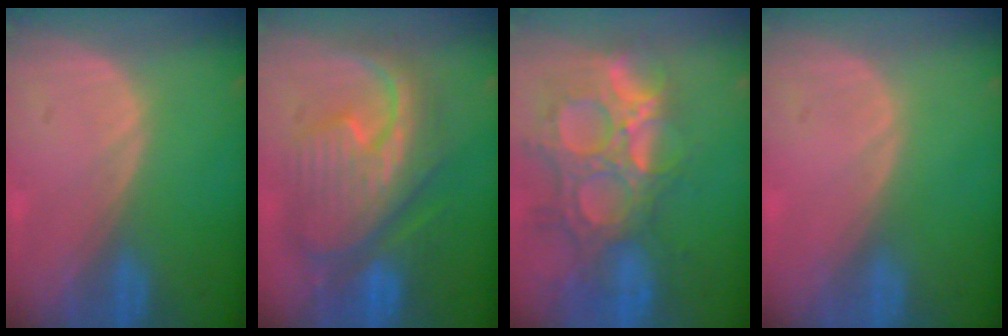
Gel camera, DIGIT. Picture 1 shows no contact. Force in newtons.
{"total": 12.4, "press": 12.3, "slide": 1.3}
{"total": 14.1, "press": 11.9, "slide": 7.6}
{"total": 0.0}